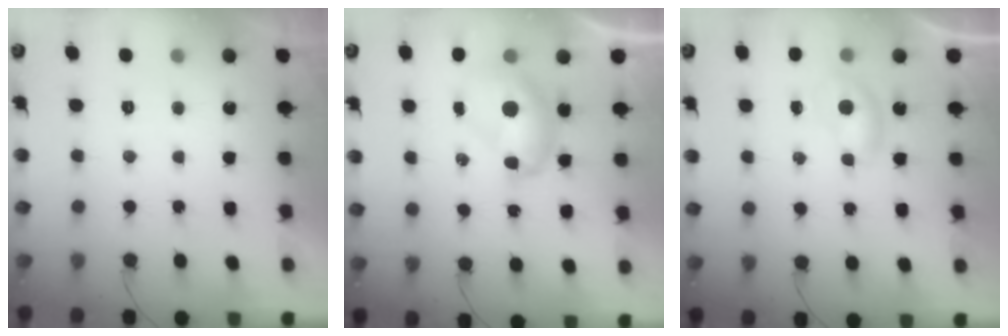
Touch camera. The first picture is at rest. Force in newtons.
{"total": 8.0, "press": 7.9, "slide": 1.1}
{"total": 4.2, "press": 4.2, "slide": 0.4}